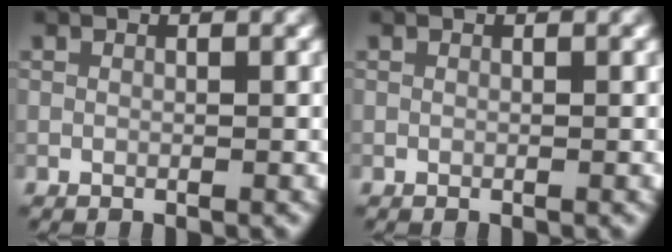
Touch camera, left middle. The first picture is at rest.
{"total": 0.0}